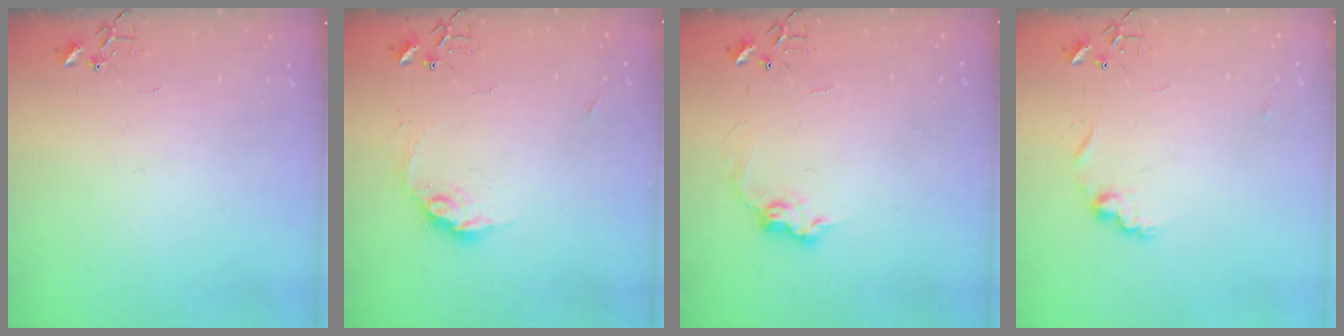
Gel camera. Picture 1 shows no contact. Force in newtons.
{"total": 9.8, "press": 9.8, "slide": 0.6}
{"total": 9.0, "press": 9.0, "slide": 0.5}
{"total": 8.4, "press": 8.4, "slide": 0.4}